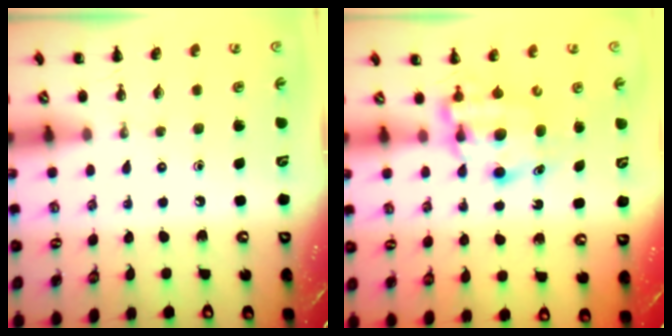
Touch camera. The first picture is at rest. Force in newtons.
{"total": 6.6, "press": 6.5, "slide": 1.0}